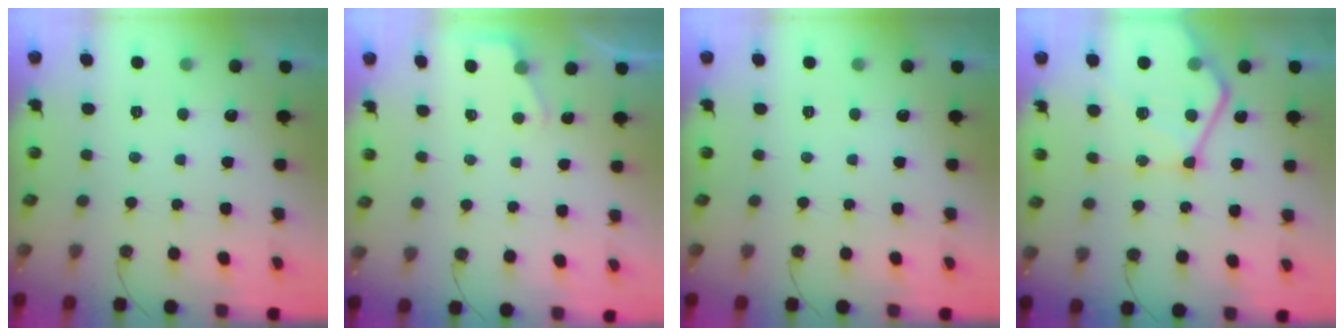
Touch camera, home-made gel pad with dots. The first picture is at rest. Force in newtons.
{"total": 2.4, "press": 2.4, "slide": 0.4}
{"total": 0.0}
{"total": 19.6, "press": 19.5, "slide": 1.8}